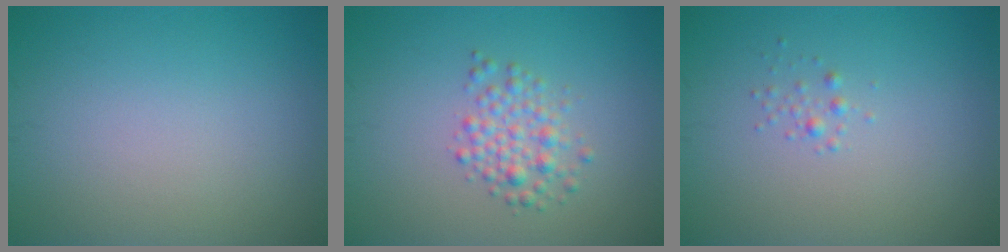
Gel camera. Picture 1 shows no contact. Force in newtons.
{"total": 2.6, "press": 2.5, "slide": 0.0}
{"total": 0.7, "press": 0.7, "slide": 0.0}